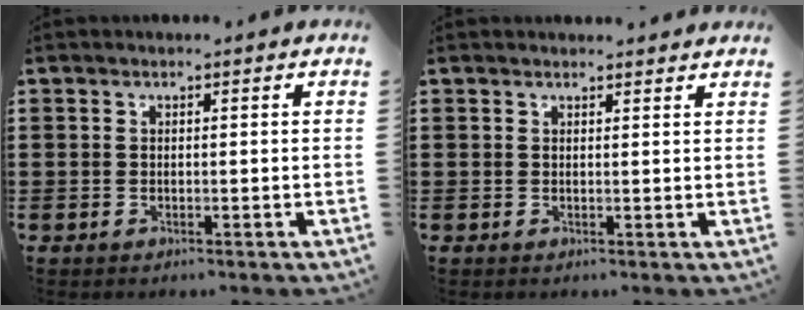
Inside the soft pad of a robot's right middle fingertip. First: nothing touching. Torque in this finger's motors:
{"motor_torque": [0.24, -0.34, 0.11, 0.07]}